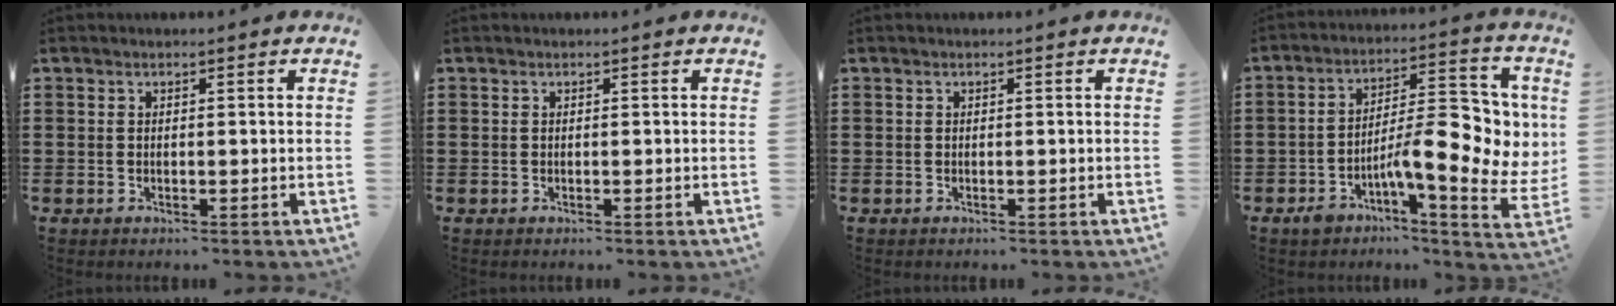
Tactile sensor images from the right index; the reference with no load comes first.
{"total": 0.0}
{"total": 0.0}
{"total": 12.6, "force": [-1.4, 4.7, 11.6], "torque": [-0.158, -0.011, -0.026]}